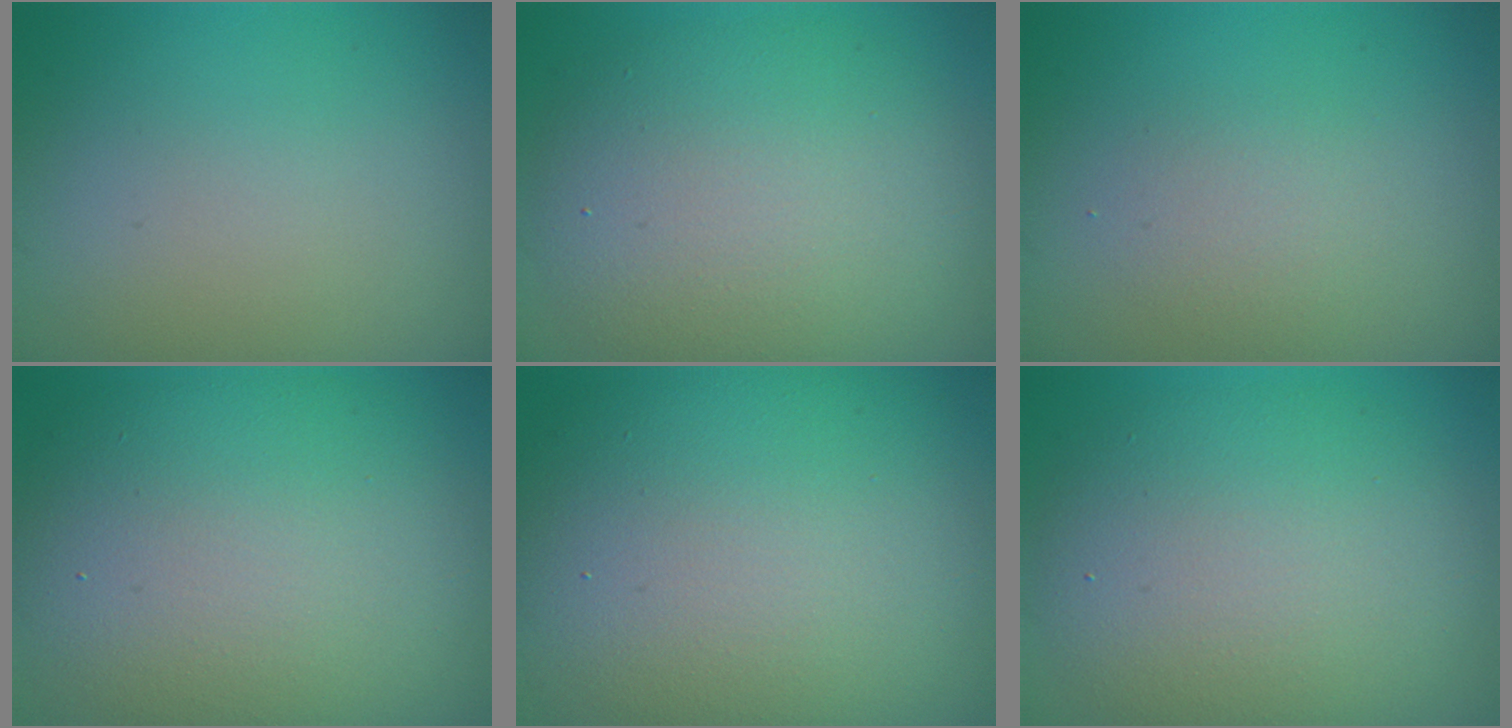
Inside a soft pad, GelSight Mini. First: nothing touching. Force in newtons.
{"total": 8.8, "press": 8.8, "slide": 0.8}
{"total": 1.7, "press": 1.7, "slide": 0.2}
{"total": 13.1, "press": 13.1, "slide": 0.8}
{"total": 15.2, "press": 15.2, "slide": 1.1}
{"total": 8.6, "press": 8.6, "slide": 0.5}